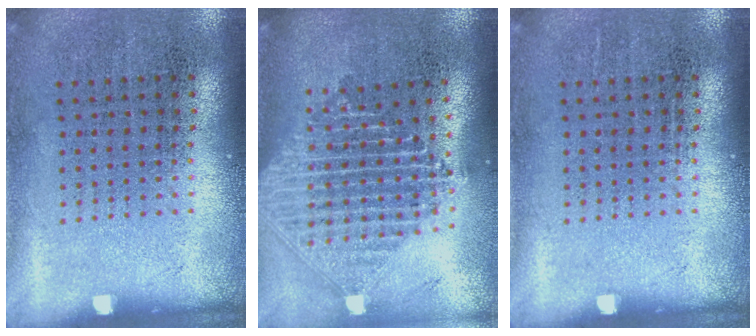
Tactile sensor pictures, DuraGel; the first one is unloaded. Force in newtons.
{"total": 2.4, "press": 1.8, "slide": 1.5}
{"total": 0.0}